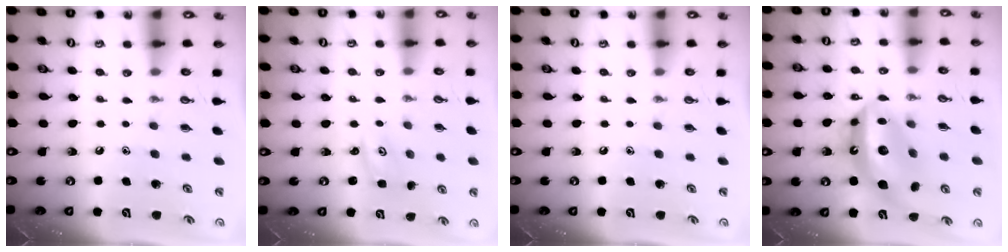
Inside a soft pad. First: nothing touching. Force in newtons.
{"total": 1.6, "press": 1.6, "slide": 0.2}
{"total": 0.0}
{"total": 15.9, "press": 15.8, "slide": 1.4}